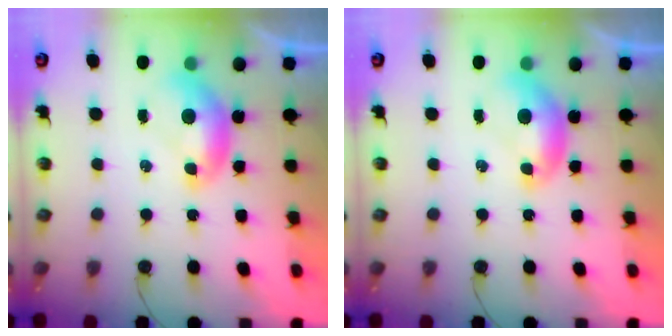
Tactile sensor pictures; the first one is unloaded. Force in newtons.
{"total": 0.0}